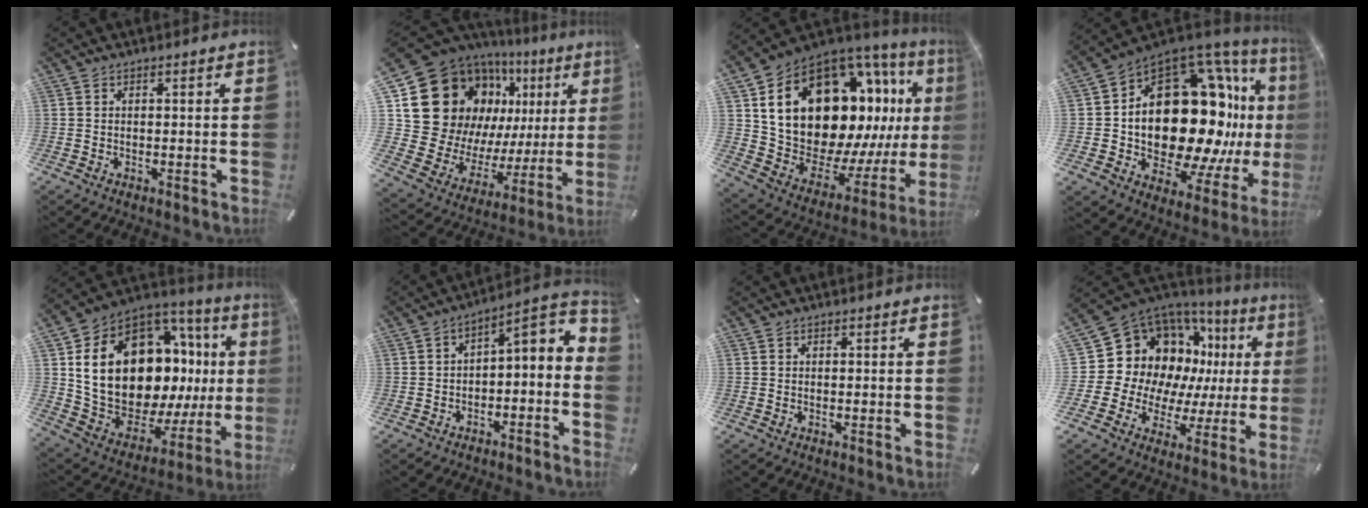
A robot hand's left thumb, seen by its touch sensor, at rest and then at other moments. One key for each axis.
{"total": 22.2, "fx": 9.7, "fy": 16.5, "fz": 11.1, "tx": -0.173, "ty": -0.076, "tz": 0.205}
{"total": 25.6, "fx": 9.3, "fy": 16.5, "fz": 17.2, "tx": -0.318, "ty": -0.075, "tz": 0.196}
{"total": 27.4, "fx": 2.2, "fy": 17.2, "fz": 21.3, "tx": -0.345, "ty": -0.066, "tz": 0.069}
{"total": 24.2, "fx": 5.8, "fy": 14.8, "fz": 18.2, "tx": -0.355, "ty": -0.065, "tz": 0.121}
{"total": 4.6, "fx": -1.3, "fy": 2.5, "fz": 3.7, "tx": -0.036, "ty": -0.013, "tz": -0.036}
{"total": 0.0}
{"total": 16.1, "fx": 7.0, "fy": 12.7, "fz": 6.8, "tx": -0.101, "ty": -0.084, "tz": 0.154}